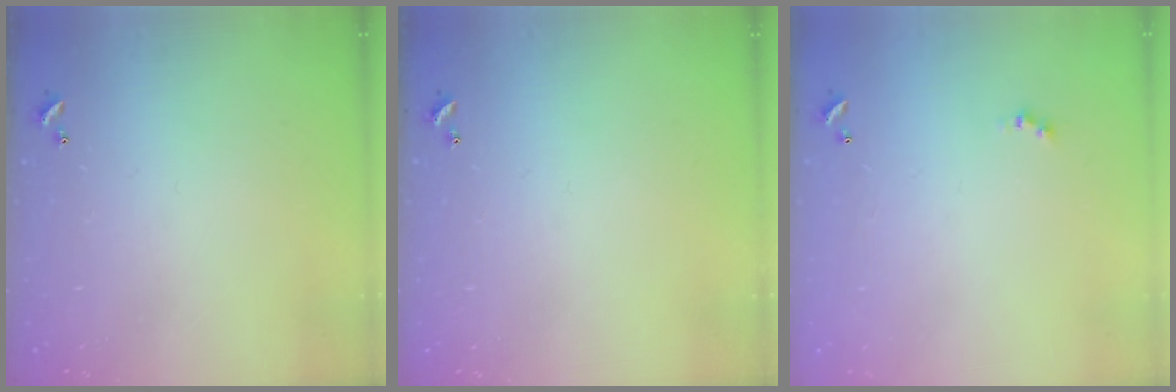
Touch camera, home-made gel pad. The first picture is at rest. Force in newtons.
{"total": 0.0}
{"total": 0.0}